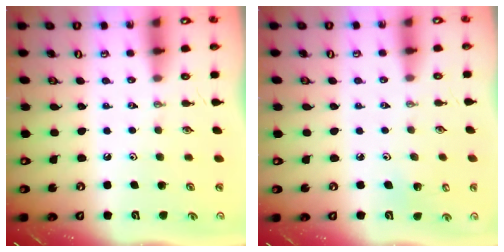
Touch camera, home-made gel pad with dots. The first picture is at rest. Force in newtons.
{"total": 2.8, "press": 2.7, "slide": 0.7}